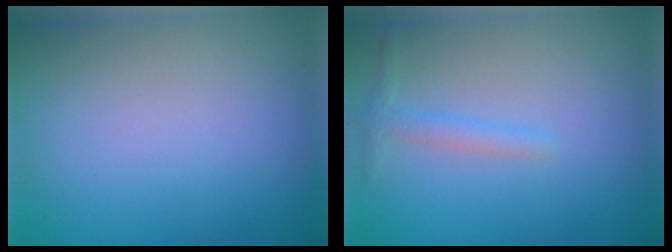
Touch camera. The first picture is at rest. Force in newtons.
{"total": 1.4, "press": 1.4, "slide": 0.1}